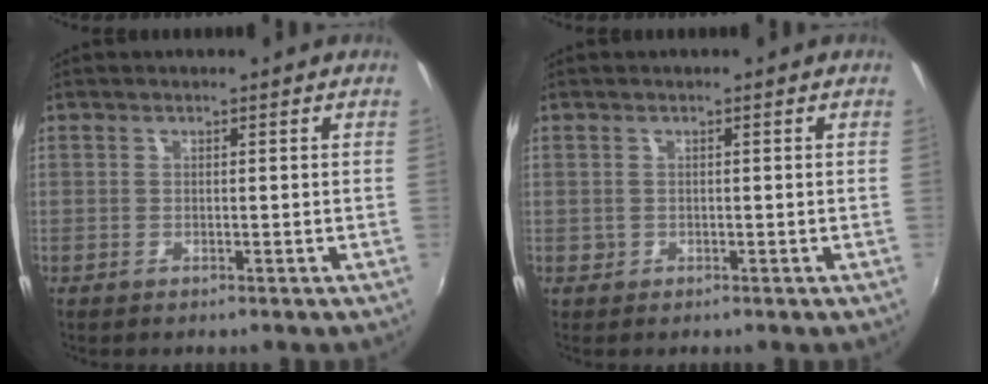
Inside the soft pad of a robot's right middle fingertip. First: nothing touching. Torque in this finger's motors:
{"motor_torque": [0.09, -0.16, 0.04, 0.01]}